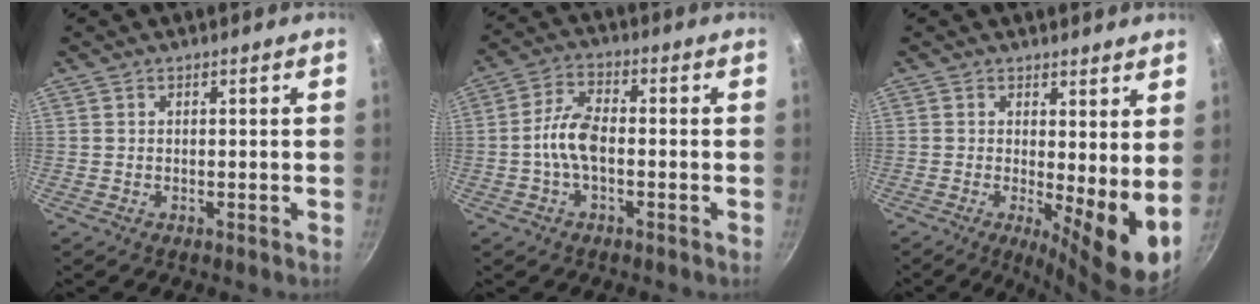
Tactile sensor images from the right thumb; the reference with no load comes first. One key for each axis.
{"total": 6.9, "fx": -1.4, "fy": 3.4, "fz": 5.8, "tx": -0.114, "ty": 0.026, "tz": -0.036}
{"total": 9.1, "fx": 0.3, "fy": 2.6, "fz": 8.7, "tx": -0.114, "ty": -0.025, "tz": 0.003}